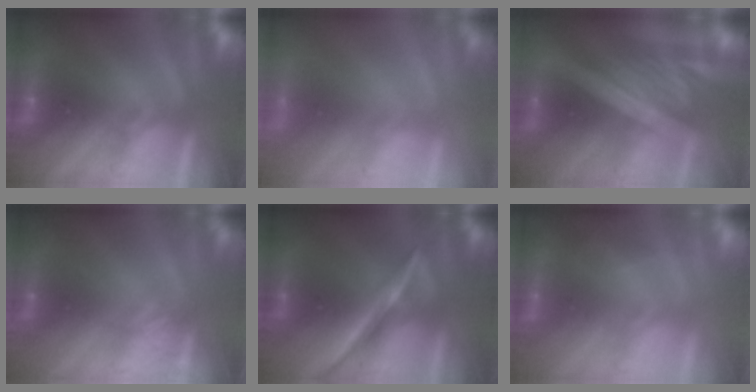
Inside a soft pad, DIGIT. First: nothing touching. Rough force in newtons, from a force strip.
{"total": 7.6}
{"total": 1.7}
{"total": 3.8}
{"total": 1.9}
{"total": 2.6}